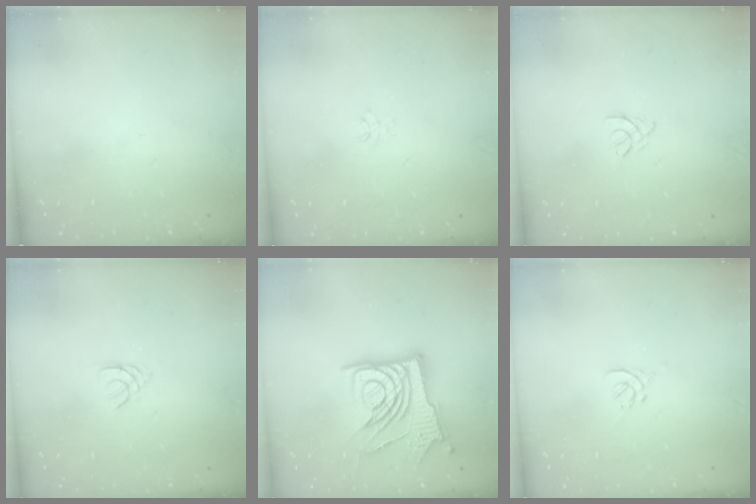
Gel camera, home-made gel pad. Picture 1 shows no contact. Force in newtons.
{"total": 2.9, "press": 2.9, "slide": 0.3}
{"total": 2.5, "press": 2.4, "slide": 0.6}
{"total": 1.4, "press": 1.4, "slide": 0.3}
{"total": 16.0, "press": 15.9, "slide": 1.8}
{"total": 0.0}